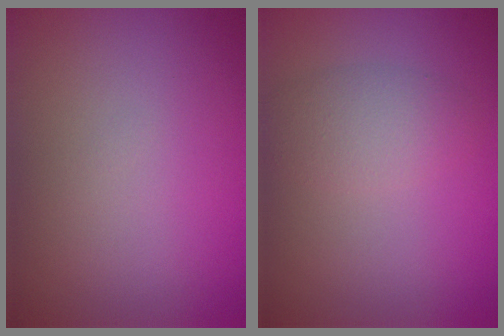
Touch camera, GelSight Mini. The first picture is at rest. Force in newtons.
{"total": 2.6, "press": 2.6, "slide": 0.0}